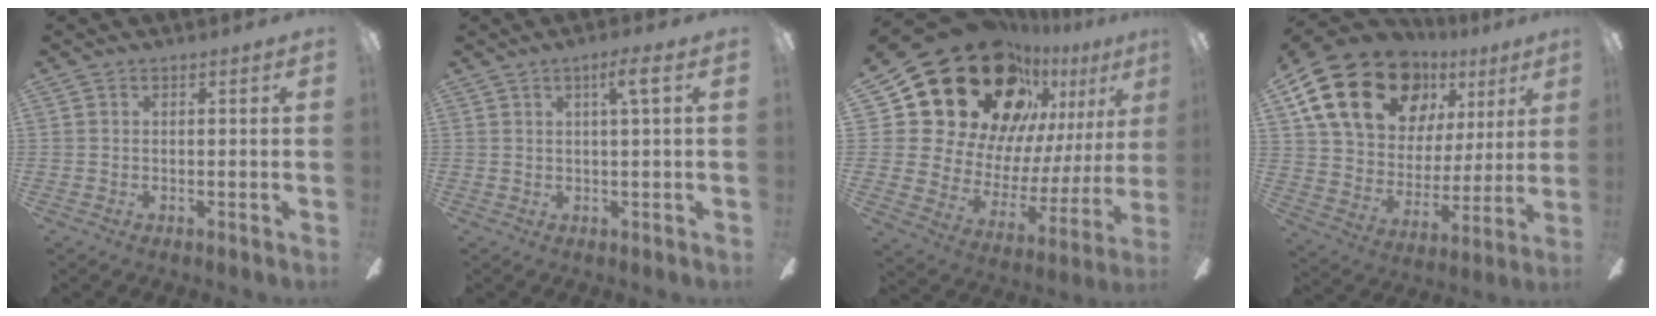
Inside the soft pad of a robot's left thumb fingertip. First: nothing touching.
{"total": 3.6, "force": [1.6, 0.2, 3.2], "torque": [-0.059, -0.001, 0.022]}
{"total": 30.4, "force": [19.7, 17.1, 15.6], "torque": [-0.256, -0.150, 0.383]}
{"total": 23.0, "force": [13.1, 14.8, 11.7], "torque": [-0.220, -0.062, 0.251]}